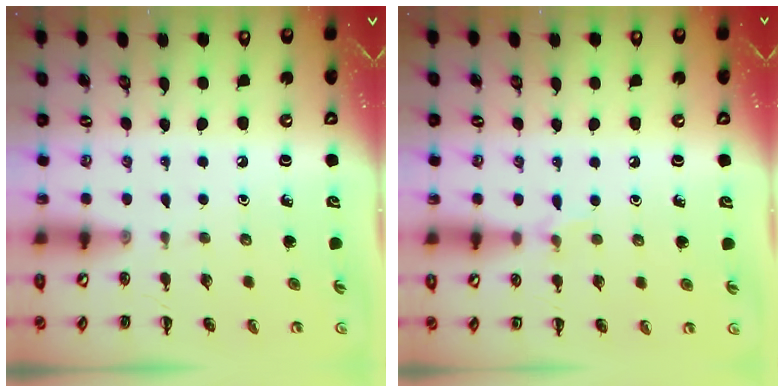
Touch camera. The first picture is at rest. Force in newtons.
{"total": 4.3, "press": 4.1, "slide": 1.4}